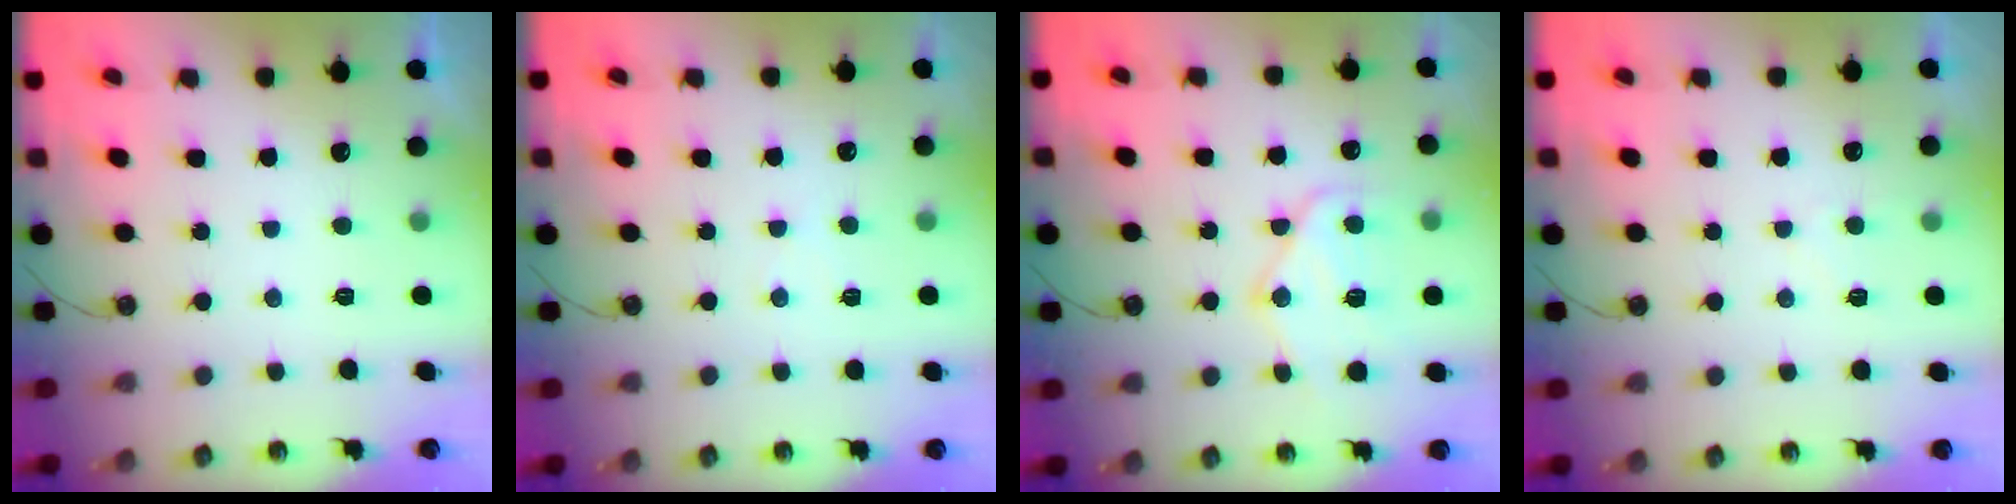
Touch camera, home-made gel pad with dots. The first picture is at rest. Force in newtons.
{"total": 3.3, "press": 3.3, "slide": 0.5}
{"total": 13.7, "press": 13.6, "slide": 1.1}
{"total": 3.3, "press": 3.3, "slide": 0.4}